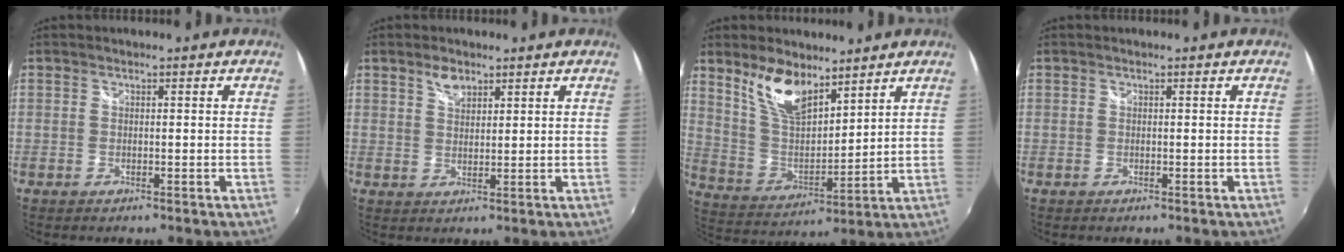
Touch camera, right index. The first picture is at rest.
{"total": 3.4, "force": [2.3, 1.8, 1.7], "torque": [-0.026, 0.005, 0.040]}
{"total": 11.6, "force": [8.0, 4.8, 6.9], "torque": [-0.134, 0.003, 0.161]}
{"total": 0.0}